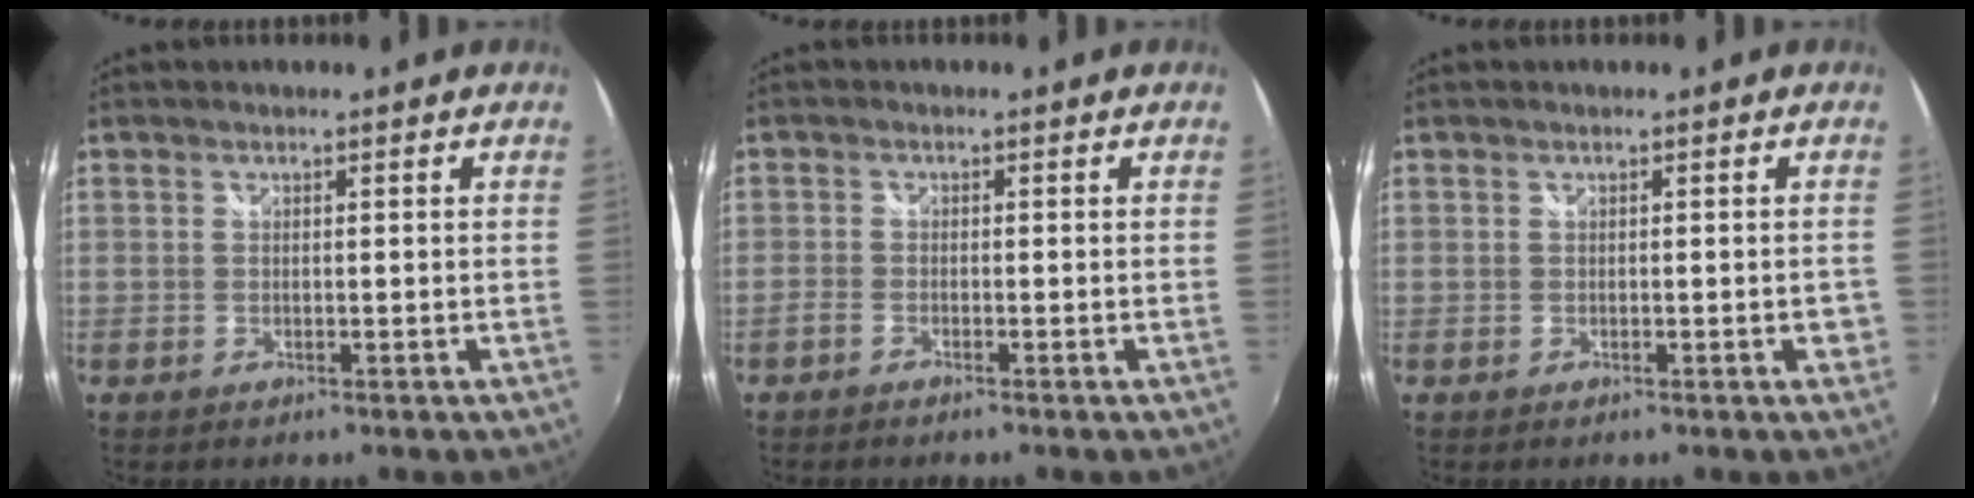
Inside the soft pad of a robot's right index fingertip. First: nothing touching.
{"total": 1.5, "force": [-1.3, 0.4, 0.7], "torque": [-0.021, -0.002, -0.030]}
{"total": 1.6, "force": [-0.5, 0.7, 1.4], "torque": [-0.013, 0.003, -0.005]}